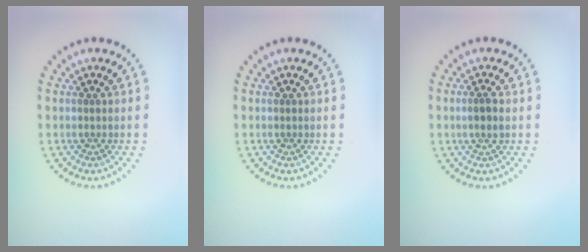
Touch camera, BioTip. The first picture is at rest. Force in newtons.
{"total": 0.0}
{"total": 1.6, "press": 1.4, "slide": 0.7}